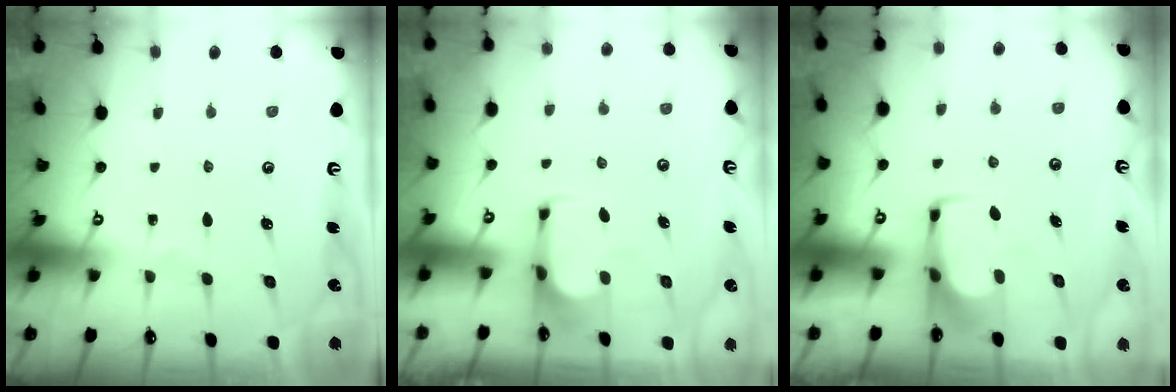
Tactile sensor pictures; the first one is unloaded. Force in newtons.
{"total": 3.7, "press": 3.6, "slide": 0.8}
{"total": 1.6, "press": 1.4, "slide": 0.7}